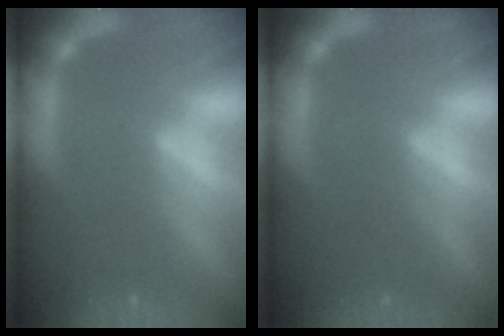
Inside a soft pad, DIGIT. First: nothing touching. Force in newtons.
{"total": 1.9}